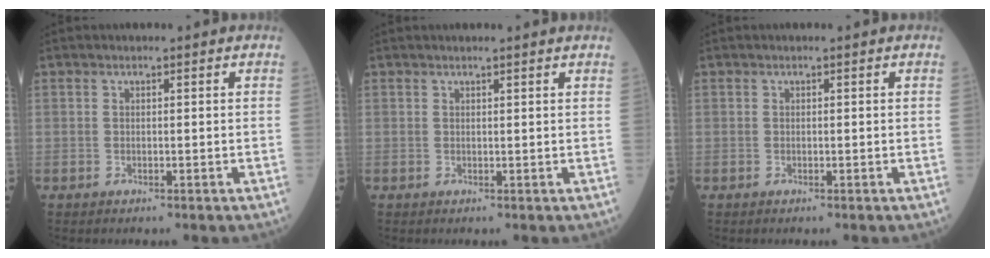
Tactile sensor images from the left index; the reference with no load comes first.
{"total": 2.2, "force": [2.0, -0.3, 0.6], "torque": [-0.012, 0.003, 0.025]}
{"total": 0.0}